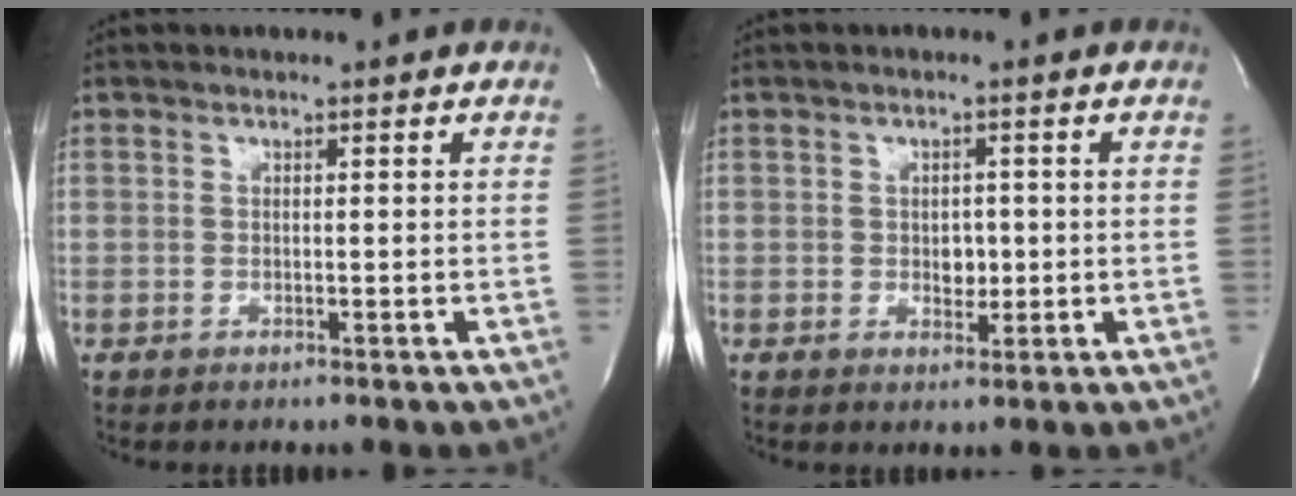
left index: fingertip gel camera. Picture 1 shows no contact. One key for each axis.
{"total": 2.4, "fx": -0.2, "fy": 1.7, "fz": 1.7, "tx": -0.022, "ty": 0.000, "tz": 0.001}